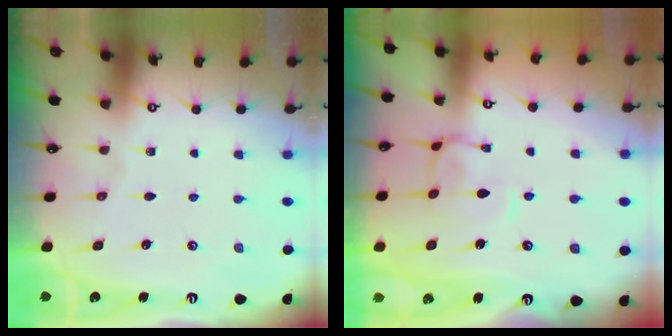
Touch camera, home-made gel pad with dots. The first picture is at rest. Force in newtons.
{"total": 1.3, "press": 1.1, "slide": 0.7}